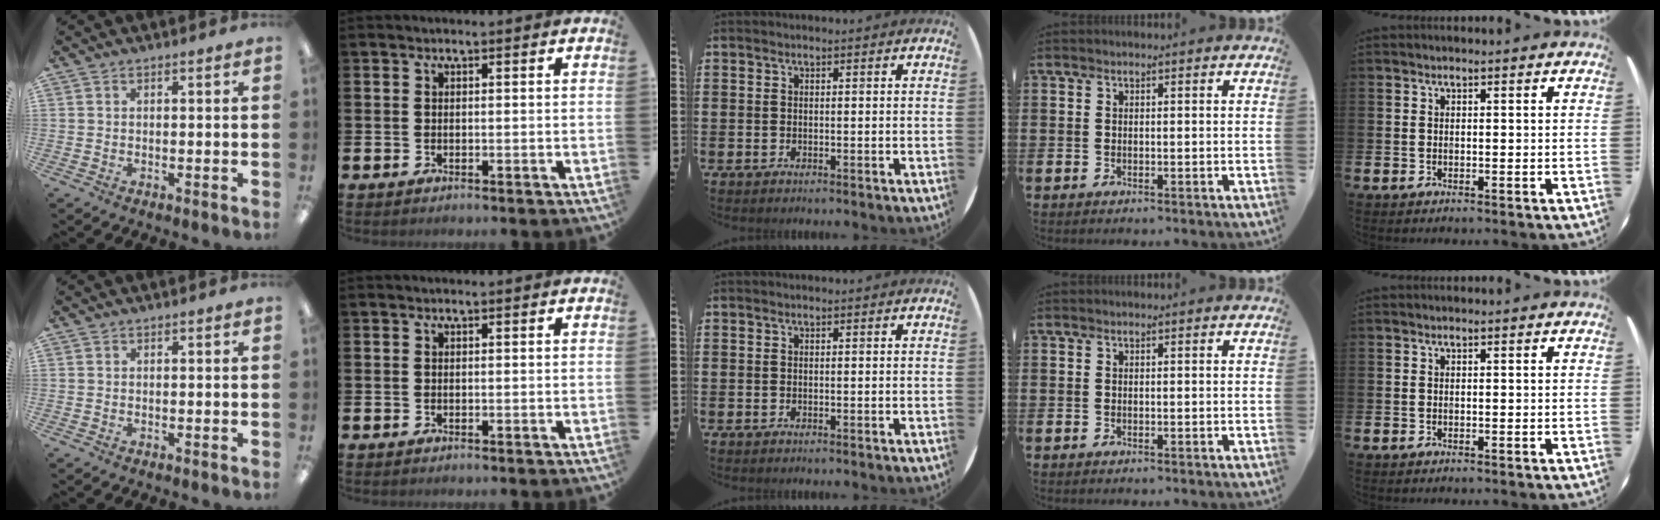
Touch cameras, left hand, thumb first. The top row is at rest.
{}